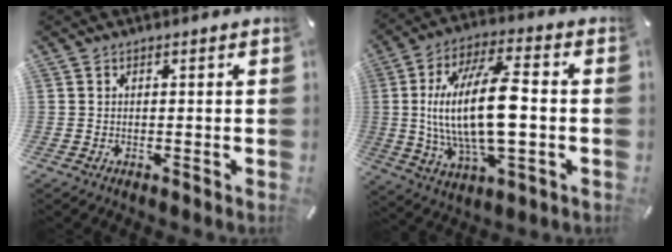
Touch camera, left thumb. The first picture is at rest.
{"total": 21.2, "force": [-0.3, 8.6, 19.4], "torque": [-0.393, -0.001, -0.005]}